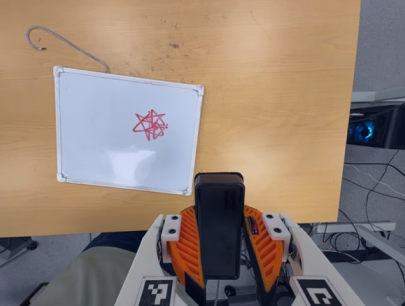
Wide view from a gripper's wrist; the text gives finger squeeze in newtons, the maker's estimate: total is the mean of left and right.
{"total": 10.0, "left": 8.1, "right": 11.9}